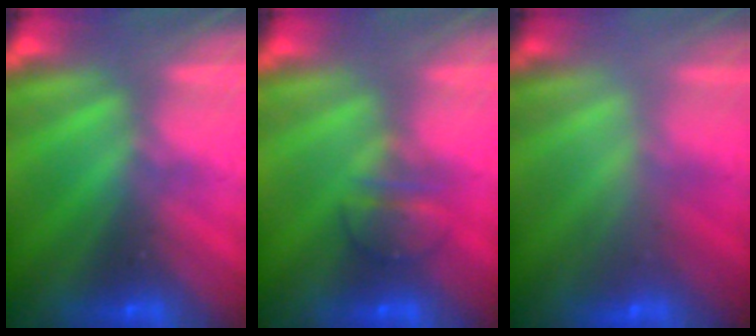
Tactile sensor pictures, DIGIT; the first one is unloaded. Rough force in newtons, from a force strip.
{"total": 2.4}
{"total": 2.2}